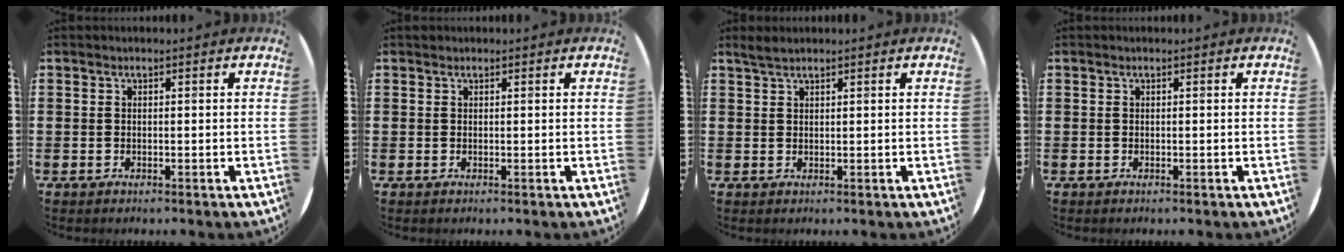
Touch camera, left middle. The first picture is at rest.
{"total": 0.0}
{"total": 1.4, "force": [1.3, 0.2, 0.5], "torque": [-0.011, 0.003, 0.024]}
{"total": 0.0}